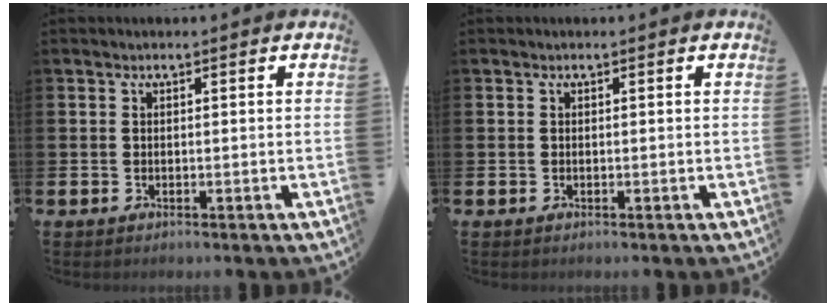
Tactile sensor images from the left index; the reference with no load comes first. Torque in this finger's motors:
{"motor_torque": [0.07, 0.08, 0.08, 0.01]}